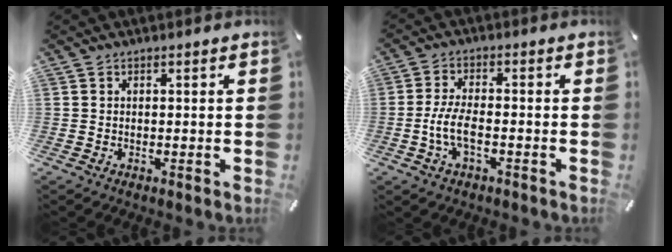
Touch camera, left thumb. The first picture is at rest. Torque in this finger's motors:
{"motor_torque": [0.10, 0.08, 0.50, 0.43, 0.16]}